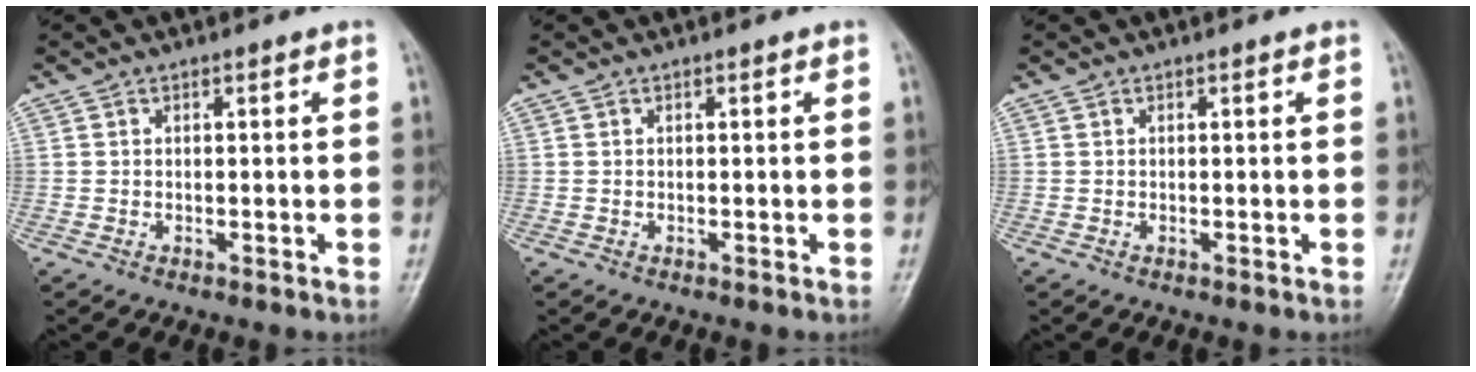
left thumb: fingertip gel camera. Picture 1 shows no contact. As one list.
[{"total": 0.0}, {"total": 0.0}]